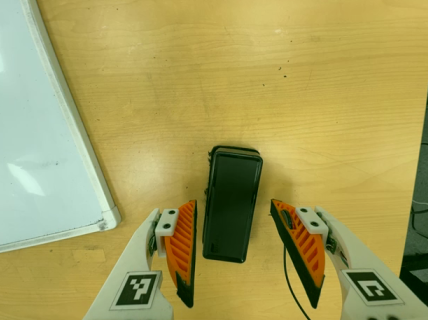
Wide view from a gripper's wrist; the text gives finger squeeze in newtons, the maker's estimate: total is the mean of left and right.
{"total": 0.0}